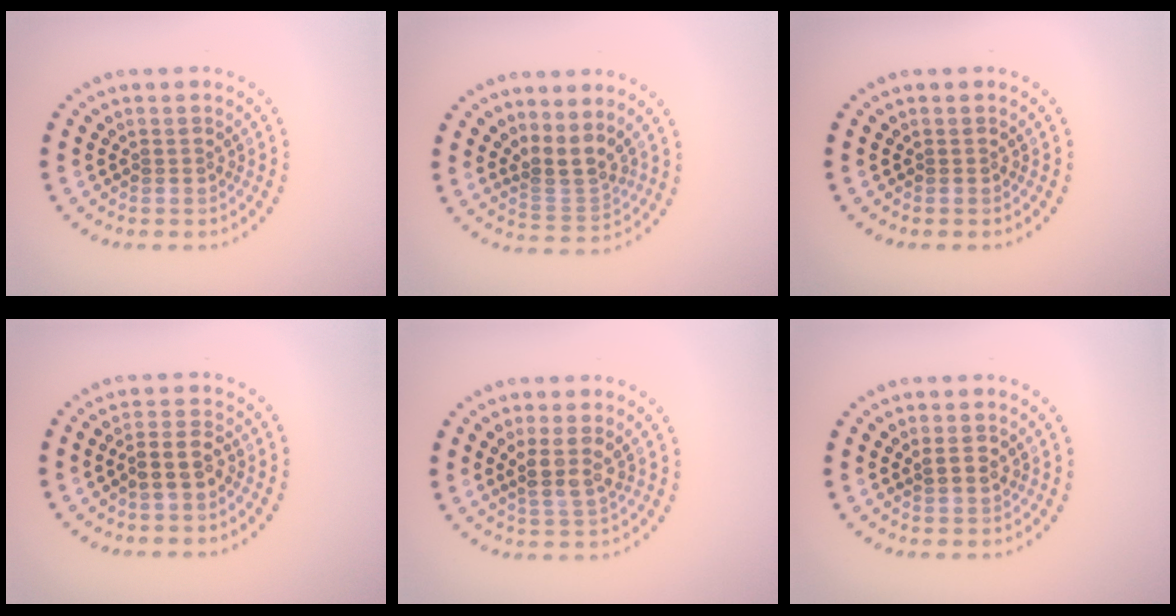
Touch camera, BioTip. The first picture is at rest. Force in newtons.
{"total": 2.9, "press": 2.1, "slide": 2.0}
{"total": 0.0}
{"total": 2.4, "press": 2.2, "slide": 1.0}
{"total": 2.5, "press": 2.2, "slide": 1.2}
{"total": 1.0, "press": 0.9, "slide": 0.4}